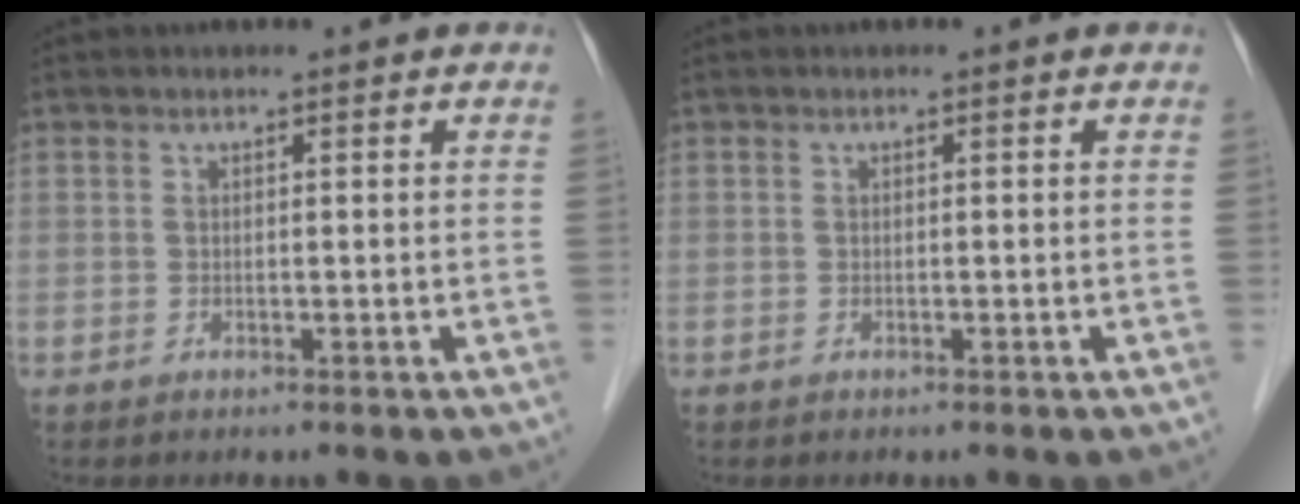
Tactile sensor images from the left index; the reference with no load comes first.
{"total": 0.0}